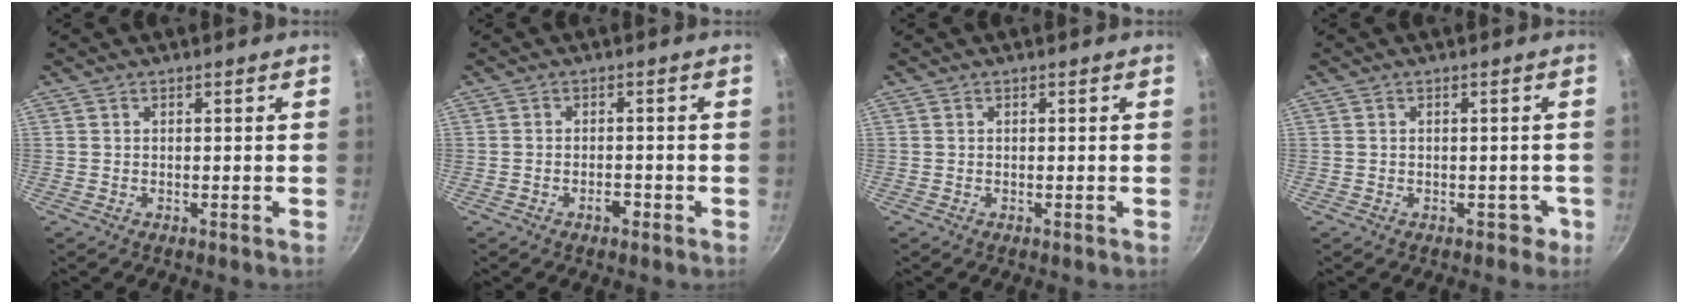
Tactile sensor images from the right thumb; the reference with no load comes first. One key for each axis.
{"total": 2.0, "fx": -1.2, "fy": 1.1, "fz": 1.3, "tx": -0.013, "ty": 0.014, "tz": -0.017}
{"total": 0.0}
{"total": 2.2, "fx": -0.8, "fy": 1.9, "fz": 0.9, "tx": 0.010, "ty": 0.022, "tz": 0.004}